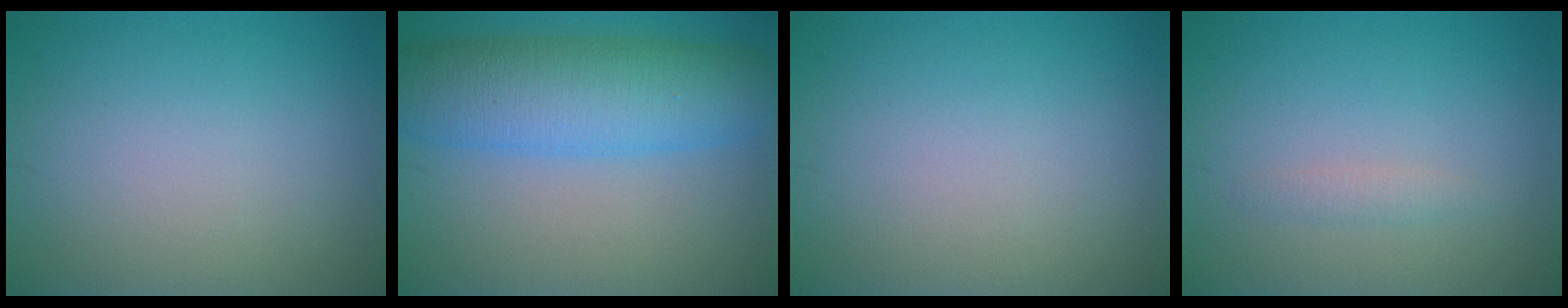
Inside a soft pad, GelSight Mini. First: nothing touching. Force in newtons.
{"total": 8.8, "press": 8.8, "slide": 0.2}
{"total": 0.0}
{"total": 0.9, "press": 0.9, "slide": 0.1}